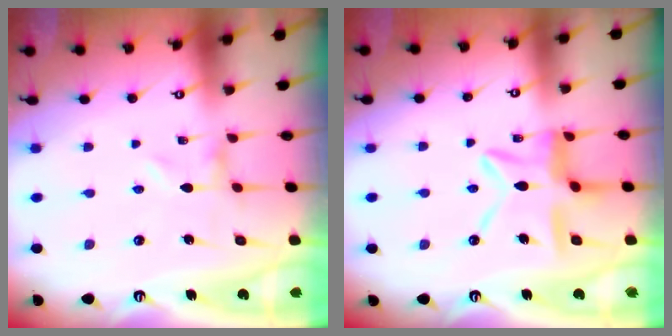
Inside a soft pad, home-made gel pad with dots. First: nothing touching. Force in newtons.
{"total": 12.1, "press": 12.0, "slide": 1.2}